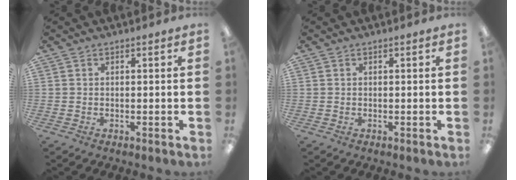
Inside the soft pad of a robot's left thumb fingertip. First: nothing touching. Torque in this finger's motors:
{"motor_torque": [0.00, 0.00, 0.11, -0.11, 0.00]}